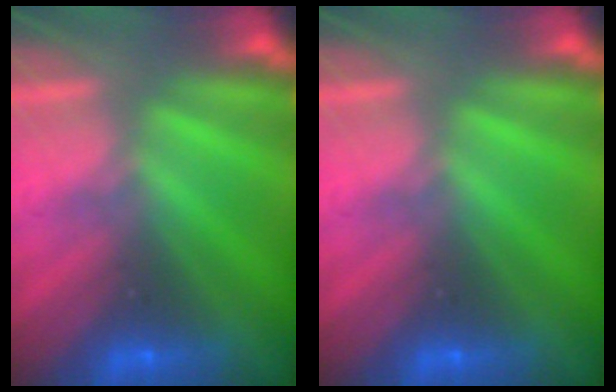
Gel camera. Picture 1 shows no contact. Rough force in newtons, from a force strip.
{"total": 0.0}